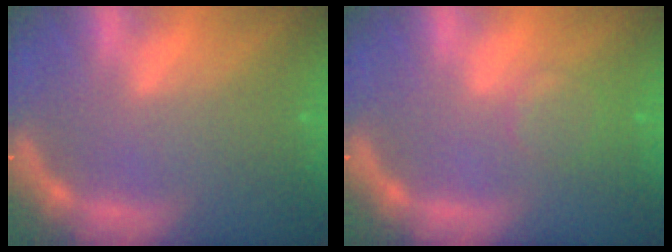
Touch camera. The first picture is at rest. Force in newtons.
{"total": 2.4}